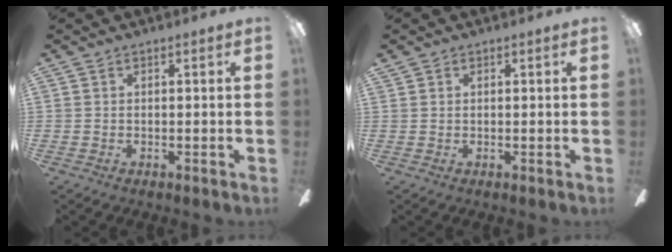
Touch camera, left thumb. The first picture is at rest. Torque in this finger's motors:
{"motor_torque": [-0.07, -0.18, -0.47, 0.17, 0.00]}